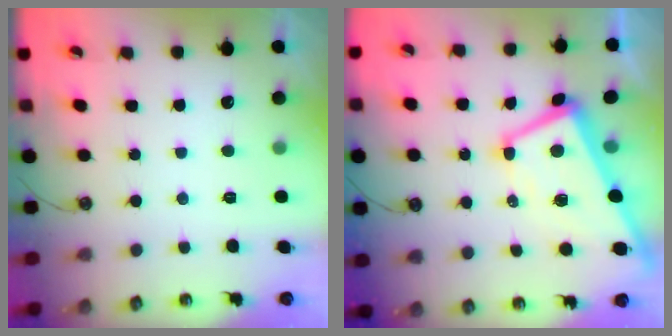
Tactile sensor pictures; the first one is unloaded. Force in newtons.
{"total": 6.3, "press": 6.2, "slide": 1.2}